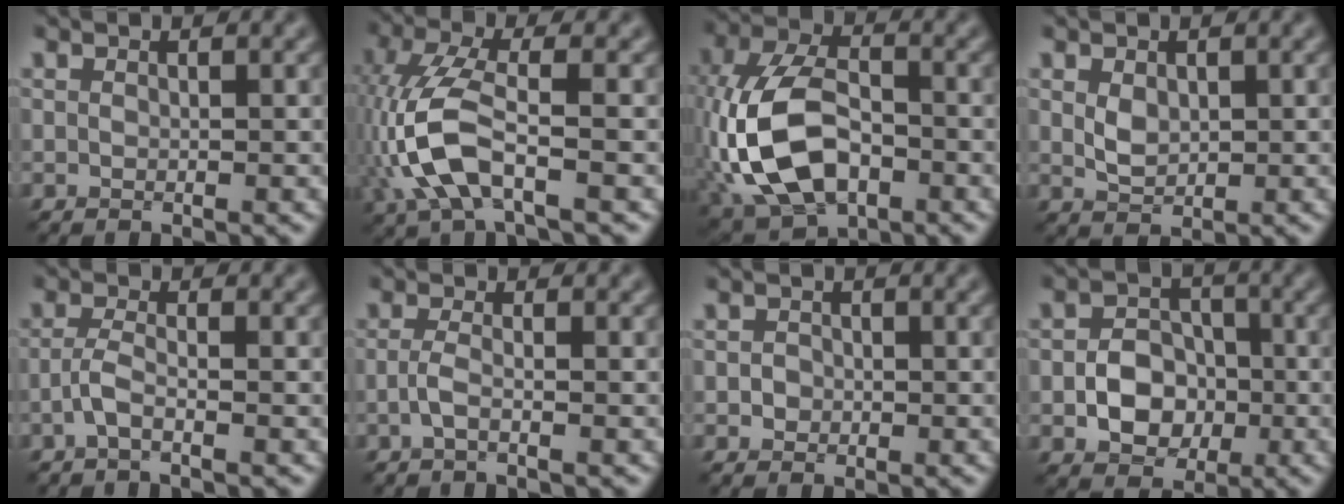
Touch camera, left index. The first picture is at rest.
{"total": 7.0, "force": [-2.3, 2.7, 6.1], "torque": [-0.156, 0.007, -0.052]}
{"total": 11.3, "force": [-3.0, 6.8, 8.6], "torque": [-0.189, 0.000, -0.074]}
{"total": 1.9, "force": [0.3, 1.3, 1.3], "torque": [-0.030, -0.002, 0.009]}
{"total": 1.8, "force": [-1.1, 0.2, 1.4], "torque": [-0.033, 0.005, -0.030]}
{"total": 1.4, "force": [-0.7, 0.2, 1.2], "torque": [-0.031, 0.001, -0.021]}
{"total": 1.0, "force": [-0.2, 0.9, 0.3], "torque": [0.000, -0.002, -0.006]}
{"total": 5.0, "force": [-1.4, 3.8, 3.0], "torque": [-0.042, 0.000, -0.023]}